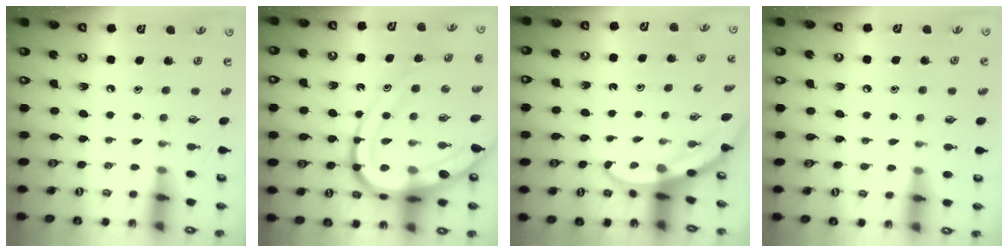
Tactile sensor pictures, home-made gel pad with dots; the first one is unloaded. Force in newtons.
{"total": 21.9, "press": 21.8, "slide": 2.1}
{"total": 2.9, "press": 2.9, "slide": 0.1}
{"total": 5.3, "press": 5.2, "slide": 0.5}